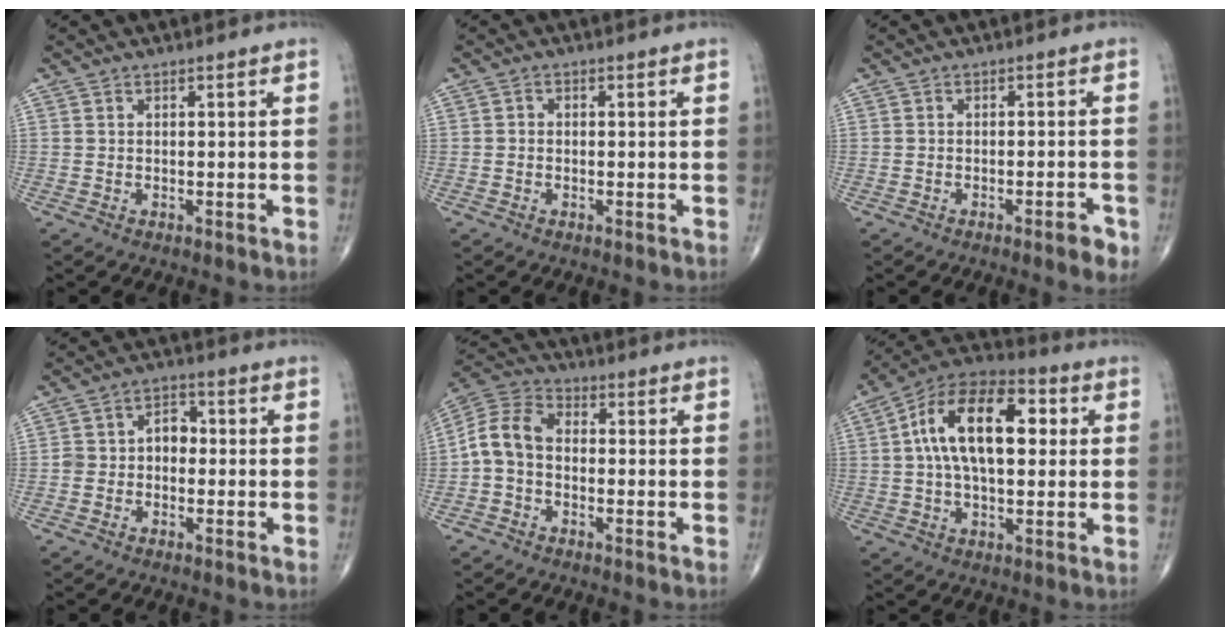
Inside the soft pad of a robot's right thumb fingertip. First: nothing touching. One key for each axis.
{"total": 0.8, "fx": -0.2, "fy": 0.7, "fz": 0.3, "tx": -0.001, "ty": 0.002, "tz": -0.009}
{"total": 3.4, "fx": -1.9, "fy": 0.8, "fz": 2.7, "tx": -0.034, "ty": 0.008, "tz": -0.026}
{"total": 4.9, "fx": -0.6, "fy": 3.9, "fz": 3.0, "tx": -0.030, "ty": 0.023, "tz": -0.021}
{"total": 8.0, "fx": -1.2, "fy": 5.7, "fz": 5.6, "tx": -0.101, "ty": 0.028, "tz": -0.041}
{"total": 17.9, "fx": 2.9, "fy": 9.5, "fz": 14.9, "tx": -0.237, "ty": 0.030, "tz": 0.040}